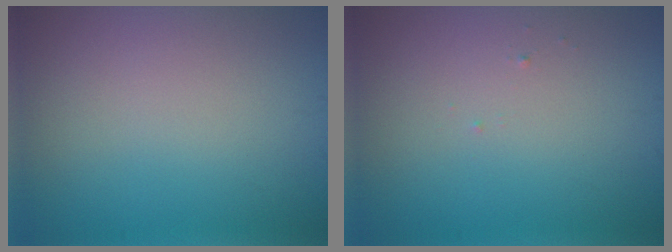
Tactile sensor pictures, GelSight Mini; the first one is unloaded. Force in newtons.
{"total": 0.0}